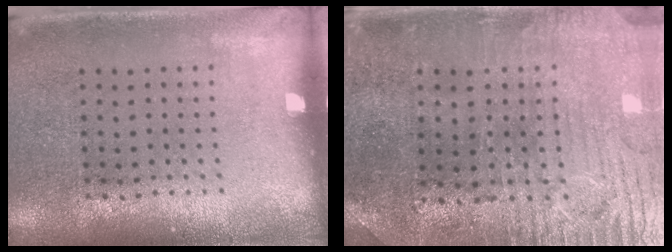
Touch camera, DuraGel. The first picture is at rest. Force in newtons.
{"total": 1.5, "press": 1.3, "slide": 0.6}